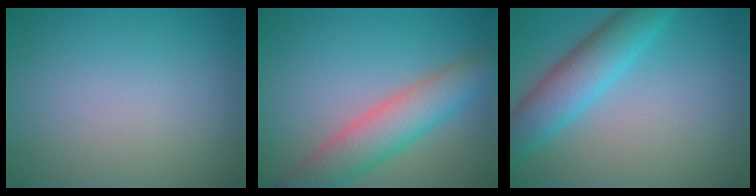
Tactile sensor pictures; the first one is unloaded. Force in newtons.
{"total": 5.8, "press": 5.8, "slide": 0.1}
{"total": 5.6, "press": 5.6, "slide": 0.2}